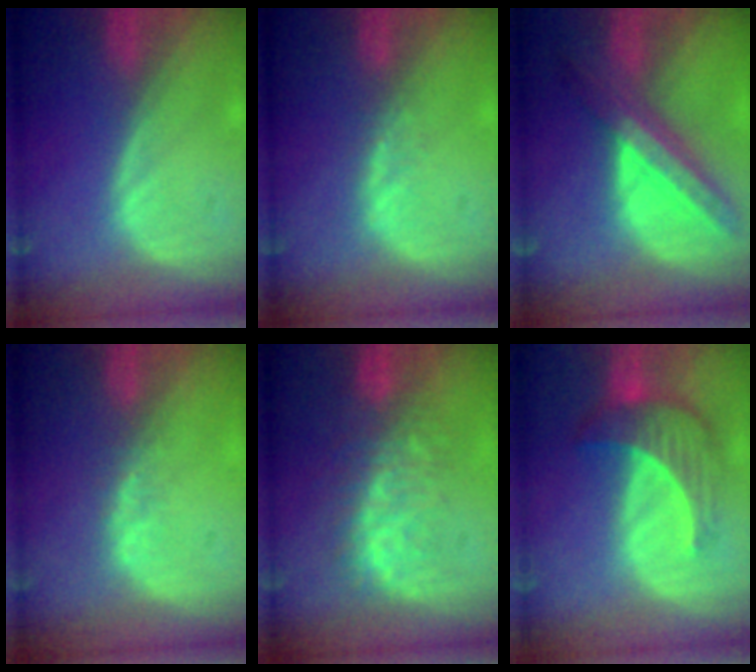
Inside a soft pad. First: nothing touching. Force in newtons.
{"total": 1.4, "press": 1.4, "slide": 0.3}
{"total": 8.5, "press": 7.5, "slide": 3.9}
{"total": 2.1, "press": 1.7, "slide": 1.2}
{"total": 8.1, "press": 7.8, "slide": 2.2}
{"total": 7.4, "press": 6.8, "slide": 2.8}